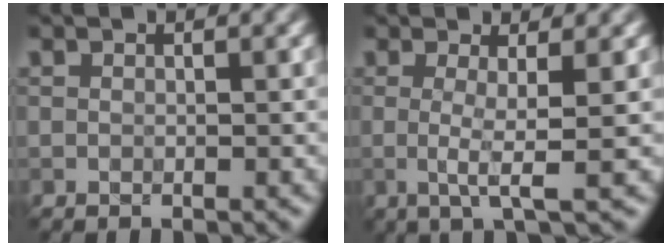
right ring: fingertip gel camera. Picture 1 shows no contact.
{"total": 2.9, "force": [0.0, 0.4, 2.9], "torque": [-0.057, -0.006, -0.004]}